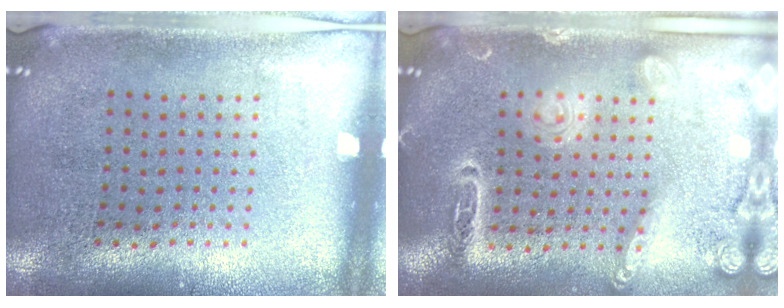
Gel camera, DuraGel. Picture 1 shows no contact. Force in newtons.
{"total": 2.0, "press": 1.9, "slide": 0.6}